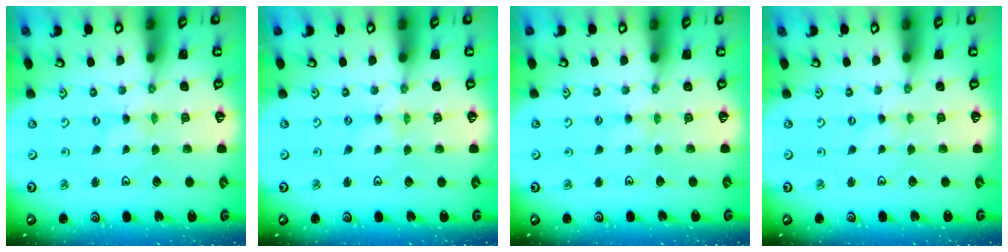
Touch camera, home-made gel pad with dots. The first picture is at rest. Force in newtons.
{"total": 0.0}
{"total": 2.2, "press": 2.2, "slide": 0.4}
{"total": 0.0}